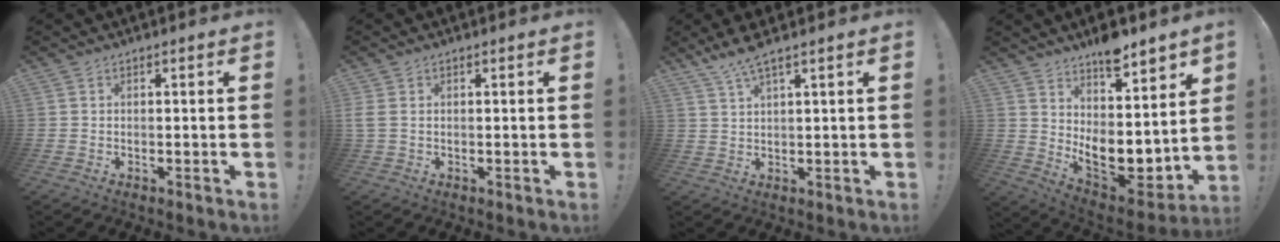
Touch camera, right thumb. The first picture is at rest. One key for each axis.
{"total": 1.9, "fx": 0.5, "fy": 1.0, "fz": 1.6, "tx": -0.035, "ty": 0.004, "tz": 0.011}
{"total": 5.2, "fx": 4.0, "fy": 0.2, "fz": 3.3, "tx": -0.067, "ty": -0.016, "tz": 0.070}
{"total": 14.9, "fx": 3.0, "fy": 9.2, "fz": 11.3, "tx": -0.146, "ty": -0.045, "tz": 0.061}